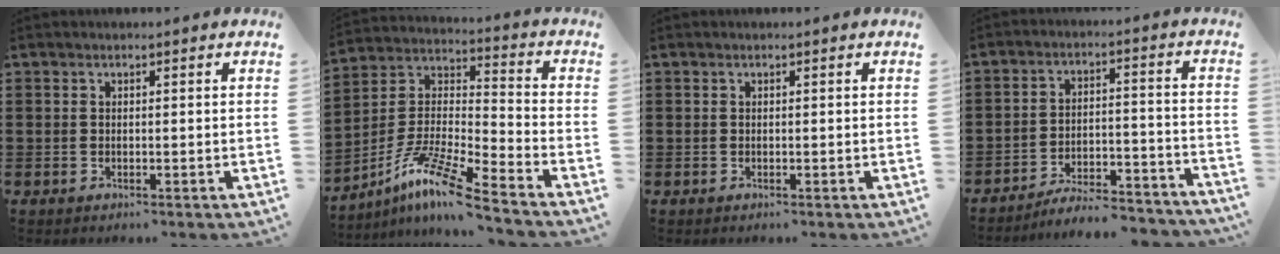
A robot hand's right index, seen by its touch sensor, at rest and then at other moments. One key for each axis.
{"total": 10.7, "fx": -8.5, "fy": -0.1, "fz": 6.4, "tx": -0.135, "ty": -0.005, "tz": -0.175}
{"total": 0.0}
{"total": 6.2, "fx": -5.9, "fy": 0.5, "fz": 1.8, "tx": -0.033, "ty": 0.003, "tz": -0.116}